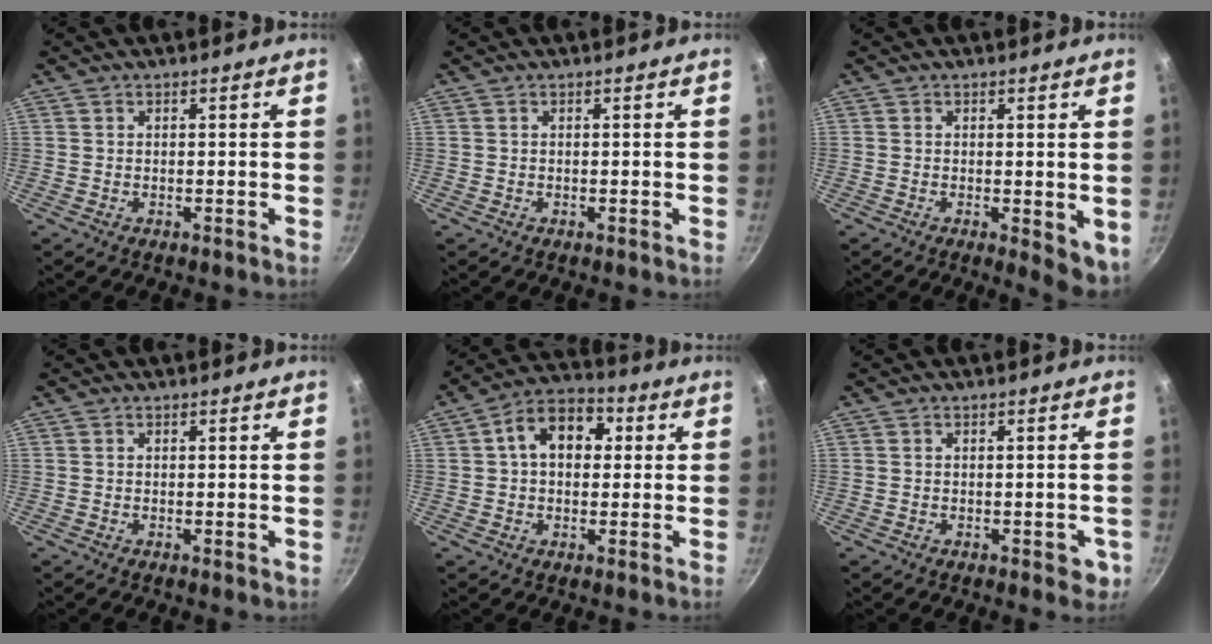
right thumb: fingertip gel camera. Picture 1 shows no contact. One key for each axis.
{"total": 0.0}
{"total": 5.5, "fx": -0.6, "fy": 2.4, "fz": 4.9, "tx": -0.051, "ty": -0.006, "tz": -0.004}
{"total": 0.0}
{"total": 10.8, "fx": 2.1, "fy": 7.6, "fz": 7.4, "tx": -0.078, "ty": 0.023, "tz": 0.016}
{"total": 3.3, "fx": -0.9, "fy": 1.9, "fz": 2.5, "tx": -0.013, "ty": 0.005, "tz": -0.011}